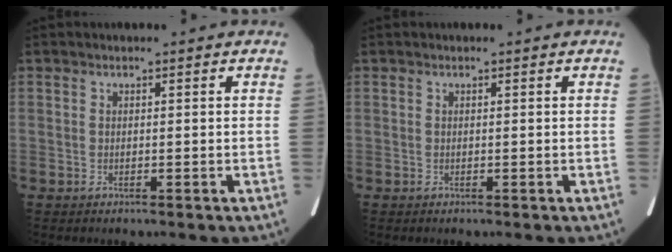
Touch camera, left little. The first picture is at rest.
{"total": 0.0}